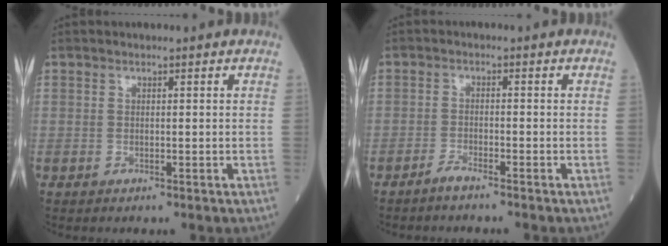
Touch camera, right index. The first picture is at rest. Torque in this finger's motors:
{"motor_torque": [-0.15, -0.33, -0.04, -0.01]}